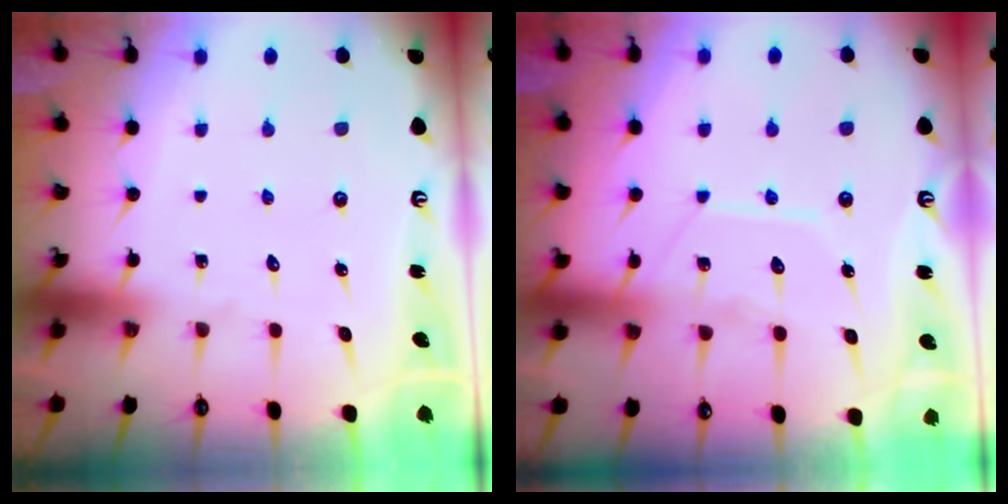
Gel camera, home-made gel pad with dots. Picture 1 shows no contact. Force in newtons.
{"total": 9.1, "press": 9.1, "slide": 0.8}